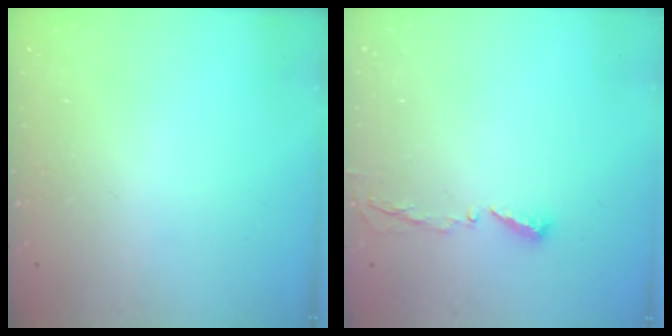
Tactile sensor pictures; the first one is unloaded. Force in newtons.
{"total": 3.6, "press": 3.6, "slide": 0.4}